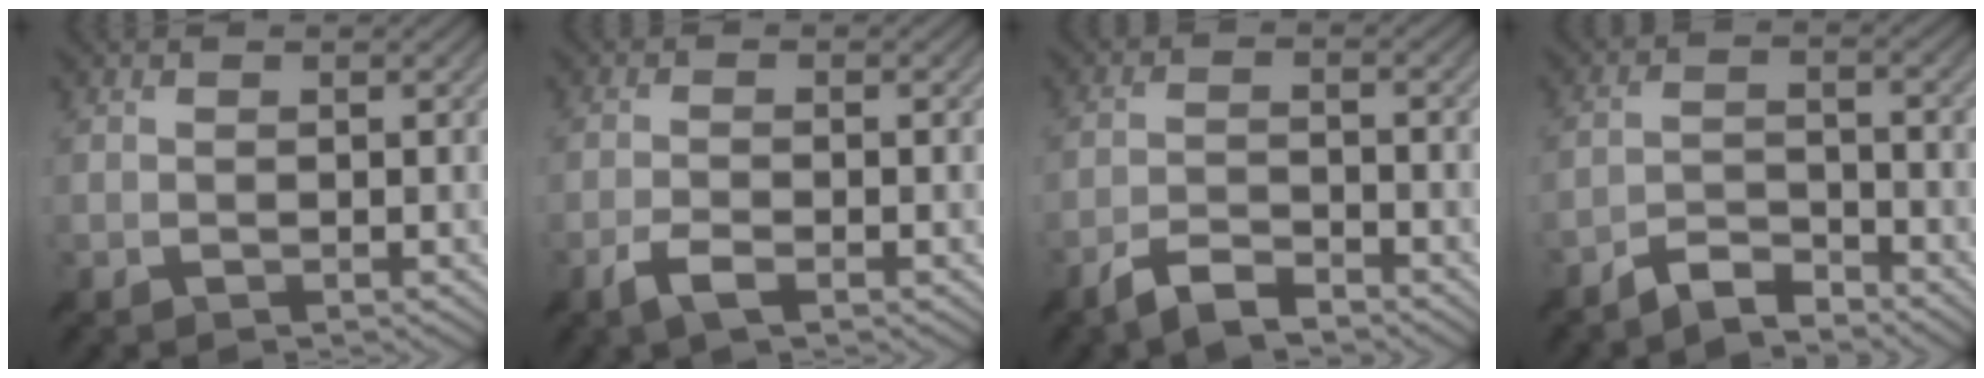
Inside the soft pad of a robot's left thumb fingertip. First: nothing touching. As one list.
[{"total": 2.8, "force": [-1.7, 0.6, 2.1], "torque": [-0.042, 0.001, -0.039]}, {"total": 4.2, "force": [-3.4, 0.9, 2.3], "torque": [-0.047, 0.001, -0.073]}, {"total": 4.1, "force": [-3.7, 0.9, 1.5], "torque": [-0.028, 0.002, -0.077]}]